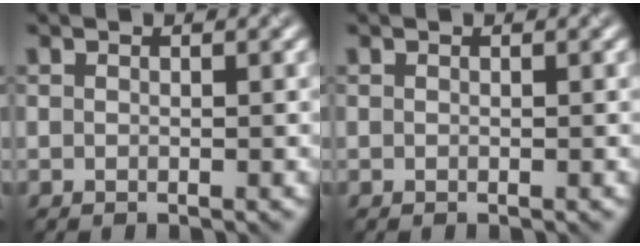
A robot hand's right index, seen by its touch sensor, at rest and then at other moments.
{"total": 0.0}